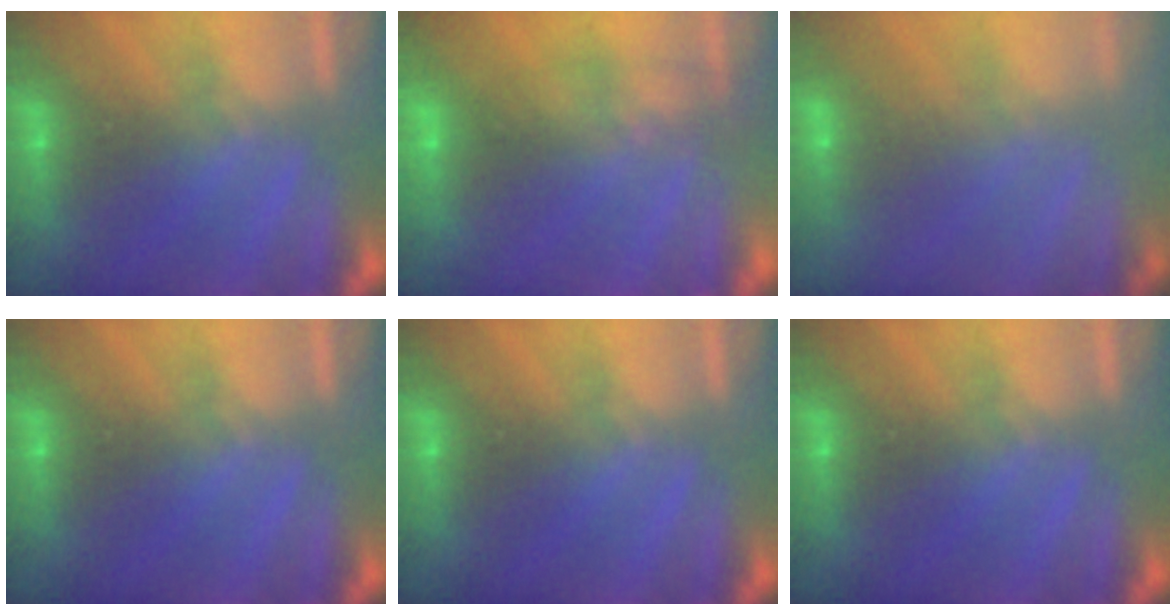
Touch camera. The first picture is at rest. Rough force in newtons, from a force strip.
{"total": 1.0}
{"total": 2.9}
{"total": 0.0}
{"total": 0.0}
{"total": 0.0}